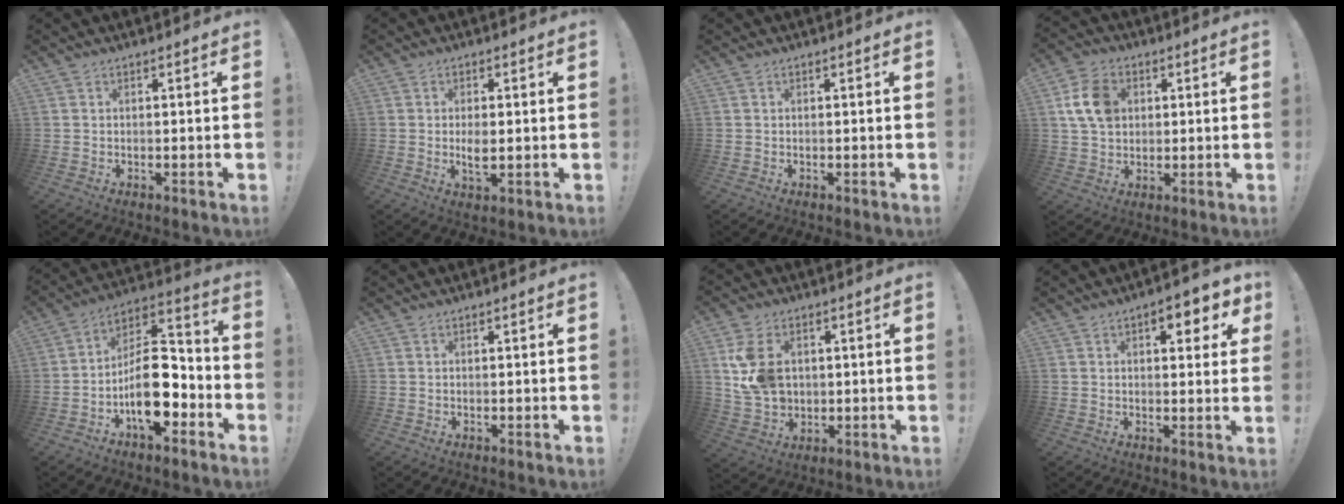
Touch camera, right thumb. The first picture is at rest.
{"total": 4.2, "force": [-0.2, 1.9, 3.8], "torque": [-0.065, -0.007, -0.010]}
{"total": 0.0}
{"total": 11.4, "force": [2.7, 8.8, 6.8], "torque": [-0.117, 0.008, 0.054]}
{"total": 16.9, "force": [-5.8, 9.1, 13.0], "torque": [-0.218, 0.033, -0.088]}
{"total": 0.0}
{"total": 12.1, "force": [2.6, 9.2, 7.4], "torque": [-0.133, -0.007, 0.052]}
{"total": 6.8, "force": [3.2, 3.2, 5.1], "torque": [-0.046, -0.014, 0.047]}